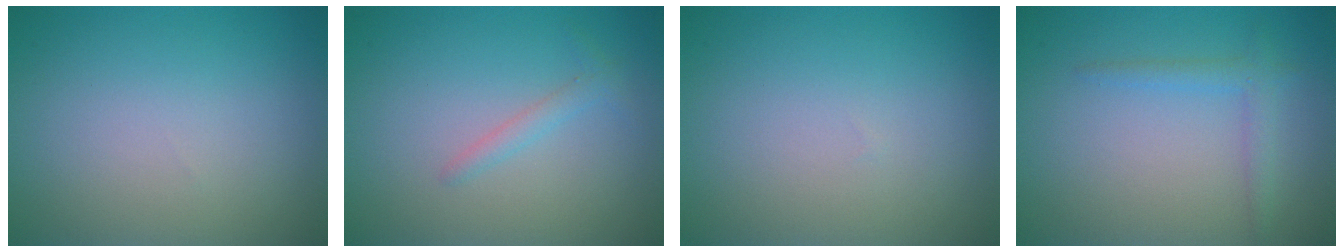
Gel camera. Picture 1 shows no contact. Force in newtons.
{"total": 1.2, "press": 1.2, "slide": 0.1}
{"total": 0.0}
{"total": 1.7, "press": 1.7, "slide": 0.1}